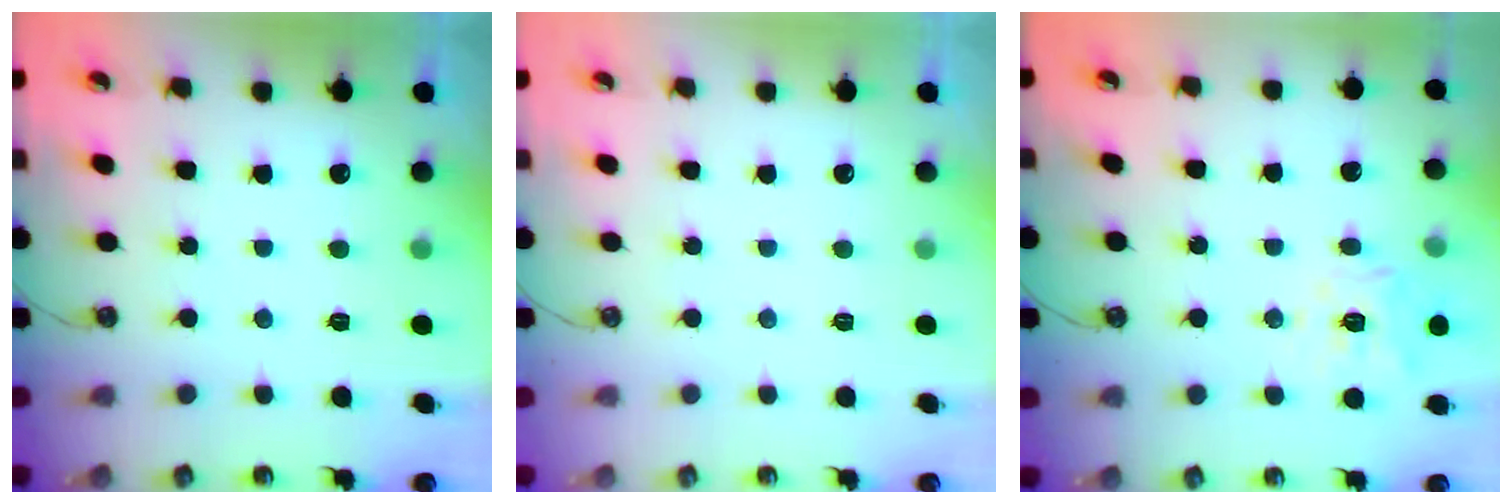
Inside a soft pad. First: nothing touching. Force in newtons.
{"total": 0.0}
{"total": 14.1, "press": 14.0, "slide": 1.8}